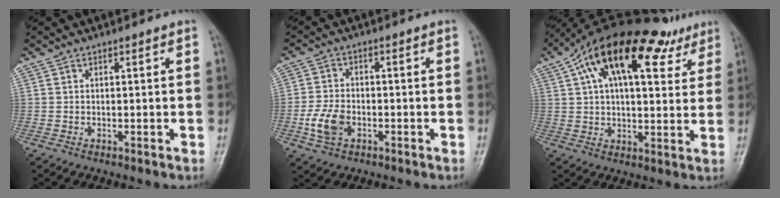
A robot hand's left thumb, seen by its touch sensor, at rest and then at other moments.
{"total": 6.5, "force": [-2.2, 4.3, 4.4], "torque": [-0.085, 0.007, -0.046]}
{"total": 22.3, "force": [11.1, 10.8, 16.1], "torque": [-0.235, 0.014, 0.174]}